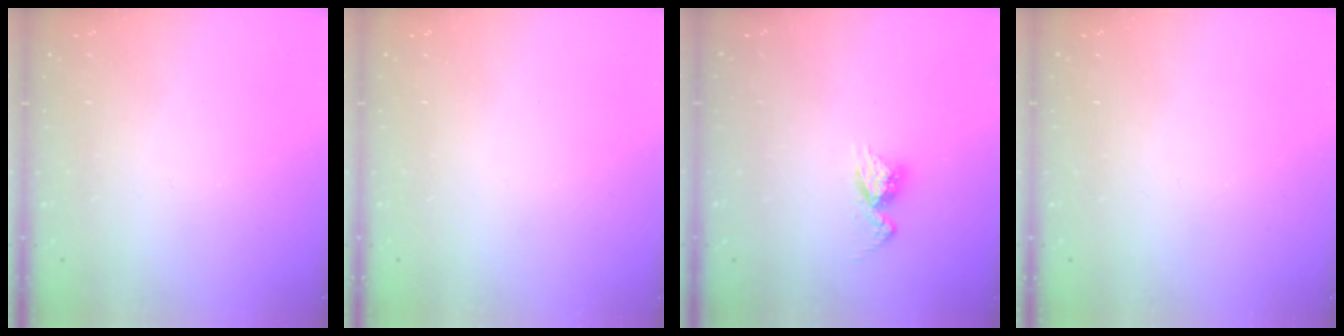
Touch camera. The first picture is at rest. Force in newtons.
{"total": 0.0}
{"total": 6.7, "press": 6.7, "slide": 0.6}
{"total": 0.0}